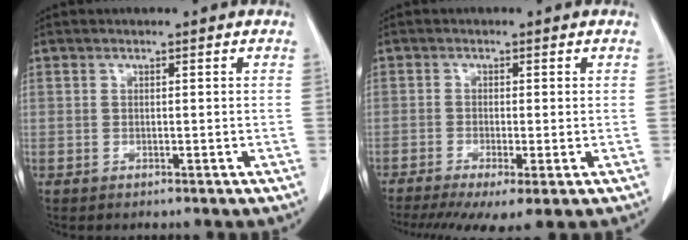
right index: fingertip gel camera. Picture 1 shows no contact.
{"total": 7.6, "force": [-4.8, 1.4, 5.8], "torque": [-0.094, -0.015, -0.079]}